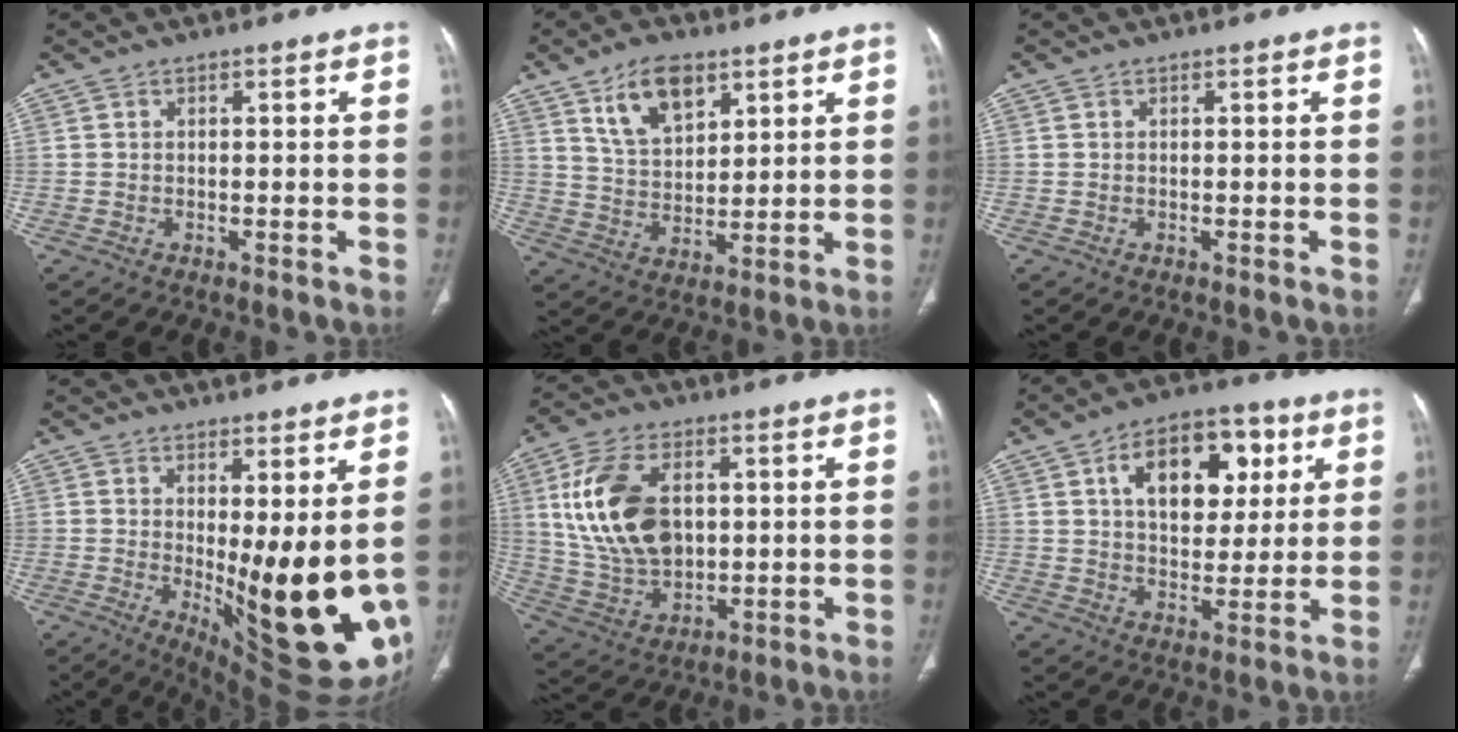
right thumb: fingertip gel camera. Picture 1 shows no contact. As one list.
[{"total": 10.8, "force": [6.1, 5.8, 6.7], "torque": [-0.100, -0.031, 0.119]}, {"total": 0.0}, {"total": 17.0, "force": [-0.4, 5.0, 16.3], "torque": [-0.223, -0.045, 0.015]}, {"total": 17.2, "force": [3.4, 10.8, 12.9], "torque": [-0.238, -0.007, 0.075]}, {"total": 15.8, "force": [5.4, 9.7, 11.3], "torque": [-0.125, 0.001, 0.084]}]